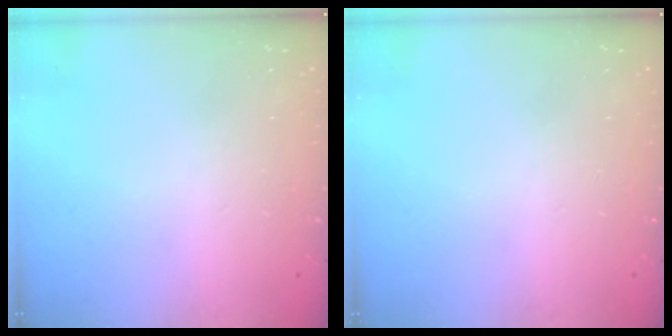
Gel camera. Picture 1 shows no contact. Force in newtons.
{"total": 0.0}